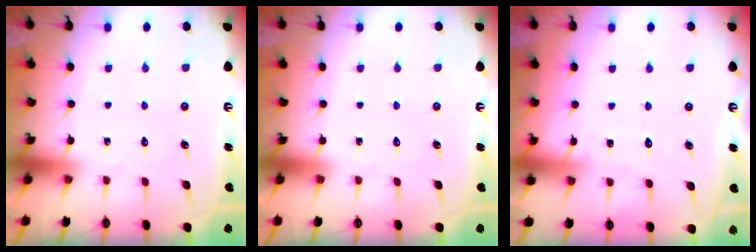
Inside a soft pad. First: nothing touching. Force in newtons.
{"total": 0.0}
{"total": 3.4, "press": 3.4, "slide": 0.4}